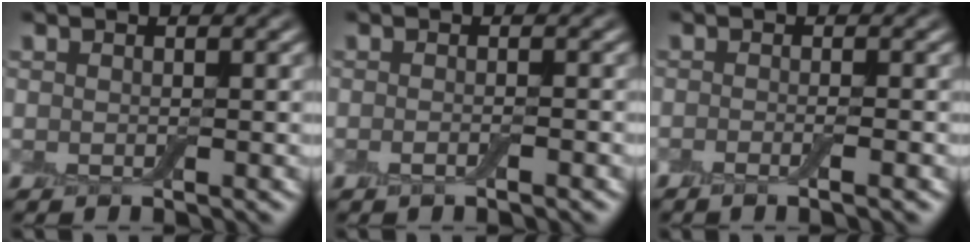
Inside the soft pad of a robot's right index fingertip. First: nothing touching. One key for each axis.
{"total": 1.3, "fx": -0.6, "fy": 0.3, "fz": 1.1, "tx": -0.019, "ty": -0.006, "tz": -0.015}
{"total": 2.3, "fx": -0.9, "fy": 0.7, "fz": 2.0, "tx": -0.013, "ty": 0.002, "tz": -0.018}